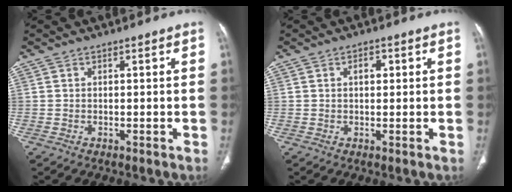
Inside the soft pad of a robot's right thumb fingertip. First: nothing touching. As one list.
[{"total": 2.2, "force": [0.6, 1.3, 1.6], "torque": [-0.020, 0.004, 0.008]}]